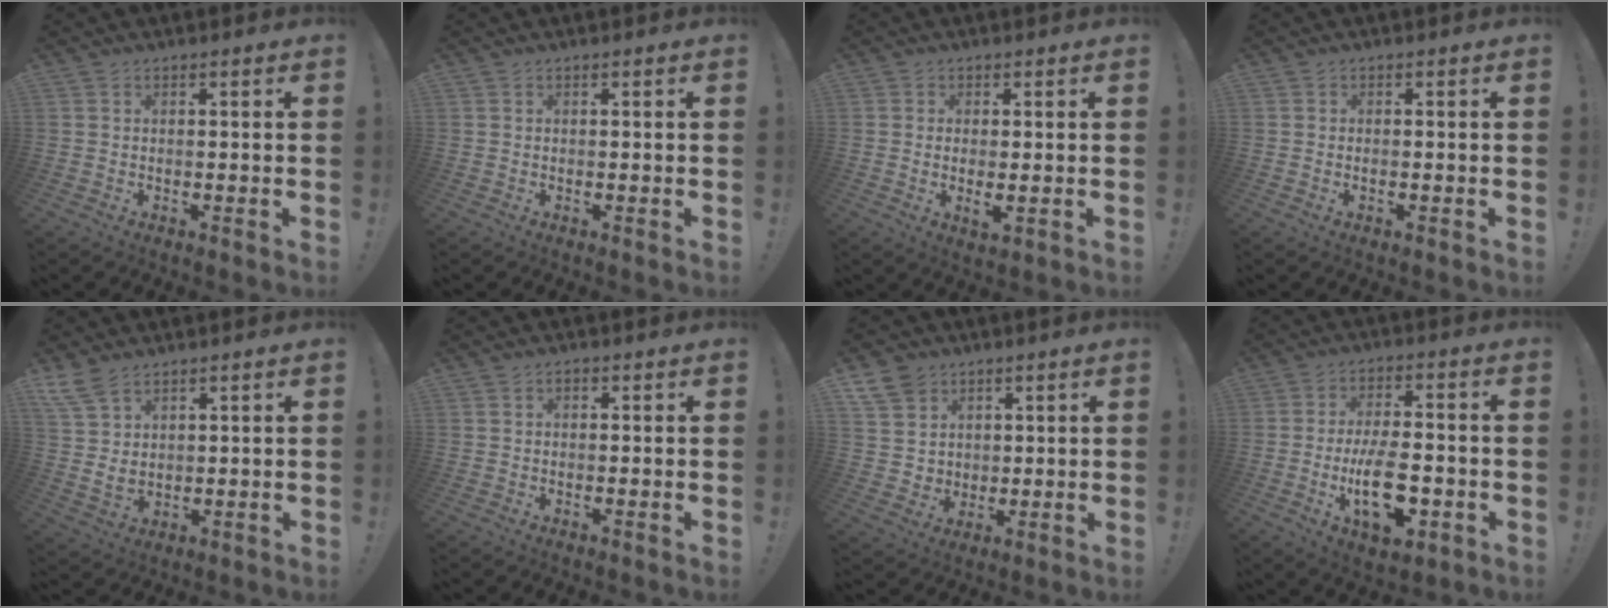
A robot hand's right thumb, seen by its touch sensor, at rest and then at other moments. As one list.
[{"total": 0.0}, {"total": 3.4, "force": [0.0, 1.1, 3.2], "torque": [-0.046, -0.011, -0.001]}, {"total": 0.6, "force": [-0.4, 0.1, 0.4], "torque": [-0.015, 0.004, -0.006]}, {"total": 7.6, "force": [5.1, 3.8, 4.1], "torque": [-0.078, -0.021, 0.101]}, {"total": 0.6, "force": [0.1, 0.5, 0.3], "torque": [-0.016, 0.007, 0.003]}, {"total": 9.7, "force": [5.1, 7.7, 2.9], "torque": [-0.056, -0.021, 0.105]}, {"total": 15.5, "force": [-4.2, 7.6, 12.9], "torque": [-0.221, 0.008, -0.066]}]